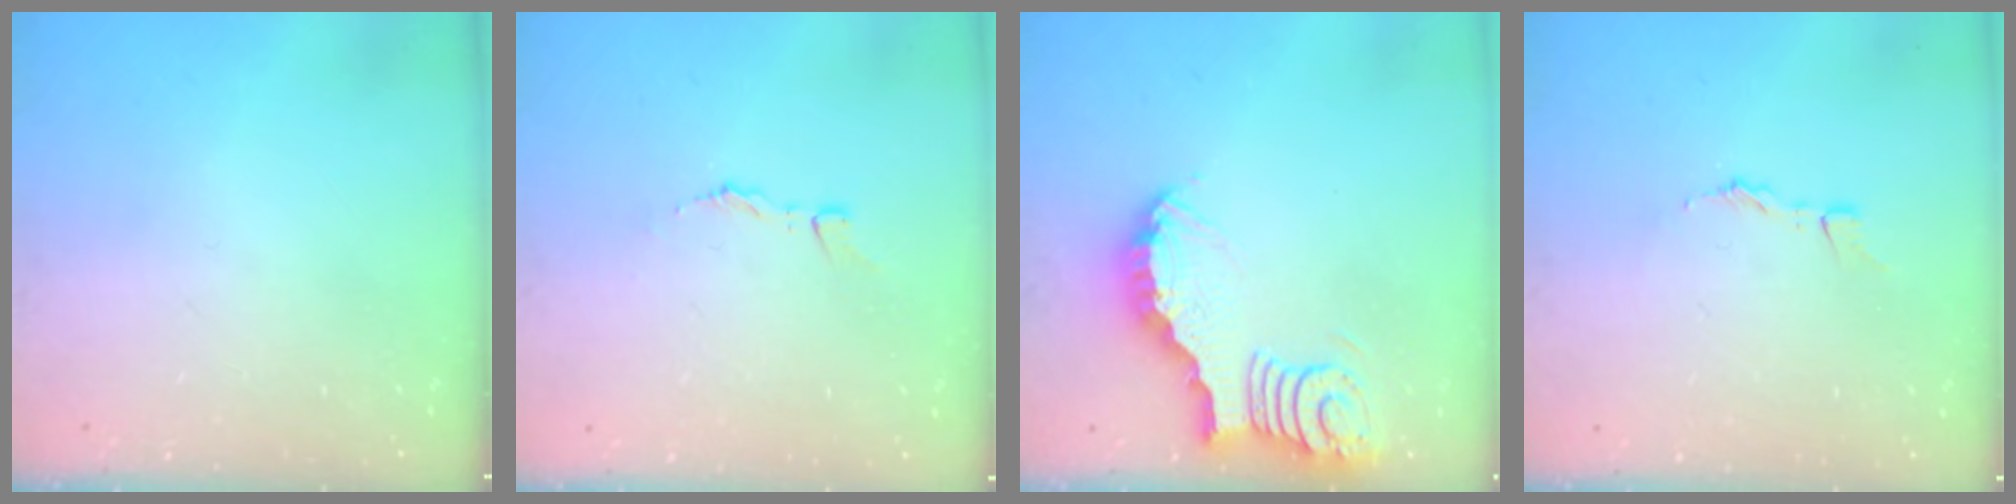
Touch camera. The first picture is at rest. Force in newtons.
{"total": 3.8, "press": 3.8, "slide": 0.3}
{"total": 4.7, "press": 4.7, "slide": 0.4}
{"total": 1.6, "press": 1.6, "slide": 0.1}